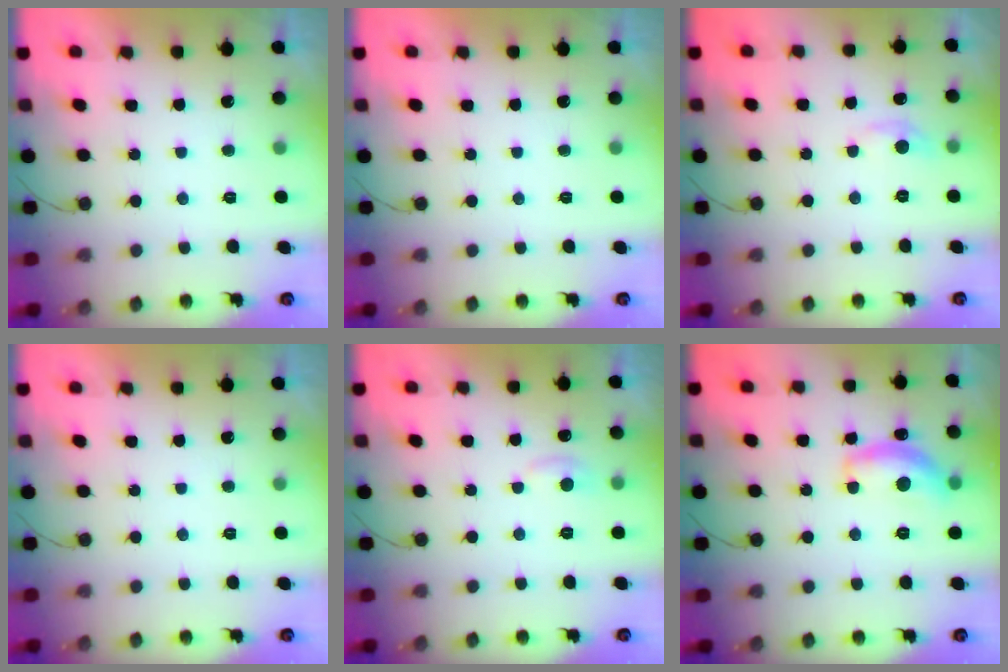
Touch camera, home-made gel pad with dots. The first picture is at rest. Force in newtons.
{"total": 0.0}
{"total": 5.9, "press": 5.8, "slide": 0.9}
{"total": 0.0}
{"total": 4.8, "press": 4.8, "slide": 0.5}
{"total": 13.3, "press": 13.3, "slide": 0.8}